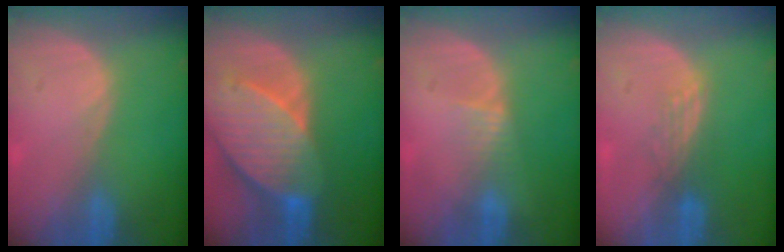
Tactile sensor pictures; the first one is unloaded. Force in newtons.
{"total": 10.4, "press": 9.1, "slide": 5.0}
{"total": 2.3, "press": 2.1, "slide": 1.0}
{"total": 2.9, "press": 2.4, "slide": 1.6}